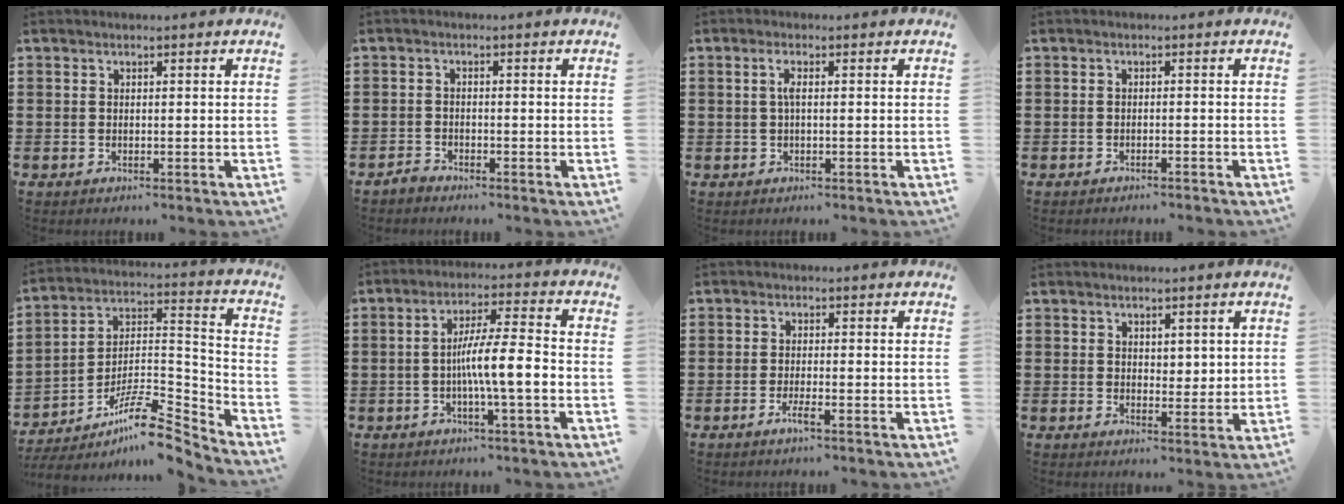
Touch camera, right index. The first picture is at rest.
{"total": 1.3, "force": [-1.2, 0.4, 0.2], "torque": [-0.008, 0.001, -0.026]}
{"total": 1.8, "force": [0.0, 0.3, 1.8], "torque": [-0.036, 0.000, -0.001]}
{"total": 0.9, "force": [-0.9, -0.1, 0.2], "torque": [-0.006, 0.000, -0.017]}
{"total": 10.4, "force": [-7.9, 2.7, 6.3], "torque": [-0.112, 0.015, -0.154]}
{"total": 8.3, "force": [-1.7, 0.8, 8.1], "torque": [-0.139, 0.002, -0.031]}
{"total": 2.4, "force": [-1.4, 0.2, 2.0], "torque": [-0.047, -0.008, -0.030]}
{"total": 2.3, "force": [1.6, 1.5, 0.7], "torque": [-0.003, 0.002, 0.027]}